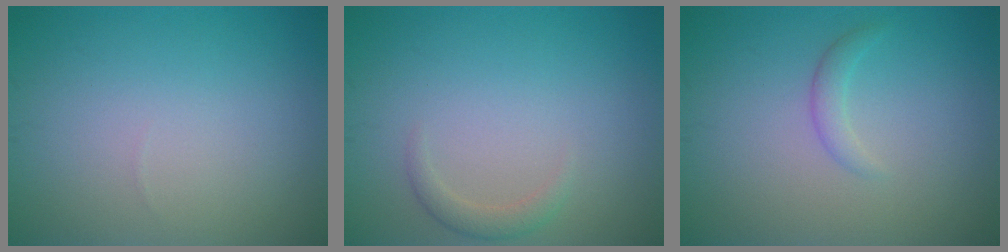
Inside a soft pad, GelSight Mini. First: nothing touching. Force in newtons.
{"total": 1.4, "press": 1.4, "slide": 0.1}
{"total": 1.3, "press": 1.3, "slide": 0.0}